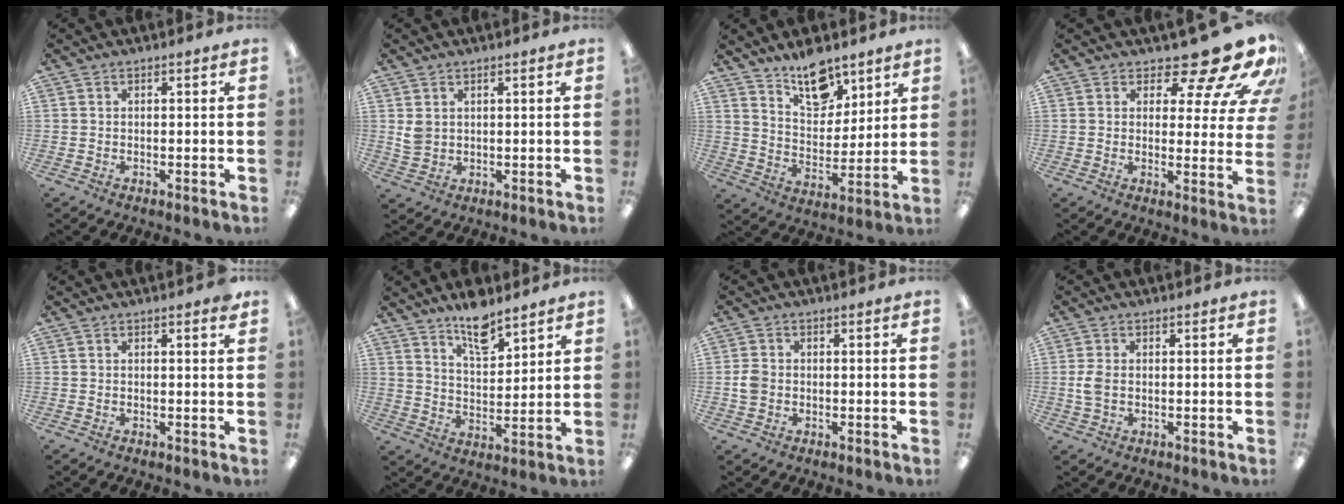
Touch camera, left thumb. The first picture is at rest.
{"total": 3.7, "force": [1.5, 2.9, 1.6], "torque": [-0.026, 0.000, 0.029]}
{"total": 13.2, "force": [10.0, 6.7, 5.4], "torque": [-0.073, -0.065, 0.182]}
{"total": 13.5, "force": [10.2, 4.5, 7.6], "torque": [-0.101, -0.080, 0.169]}
{"total": 0.9, "force": [0.8, 0.1, 0.5], "torque": [0.004, -0.006, 0.010]}
{"total": 10.2, "force": [8.3, 3.6, 4.7], "torque": [-0.066, -0.054, 0.145]}
{"total": 3.3, "force": [-0.3, 2.8, 1.7], "torque": [-0.020, 0.004, -0.007]}
{"total": 3.9, "force": [0.0, 2.4, 3.0], "torque": [-0.063, -0.003, -0.004]}